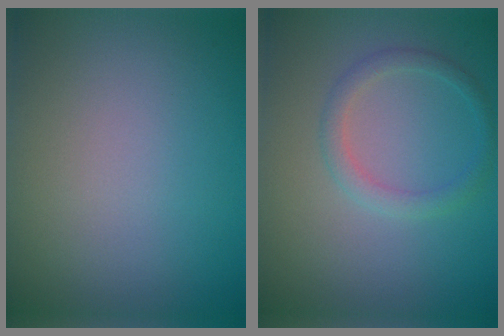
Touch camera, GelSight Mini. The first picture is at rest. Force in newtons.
{"total": 1.9, "press": 1.8, "slide": 0.1}